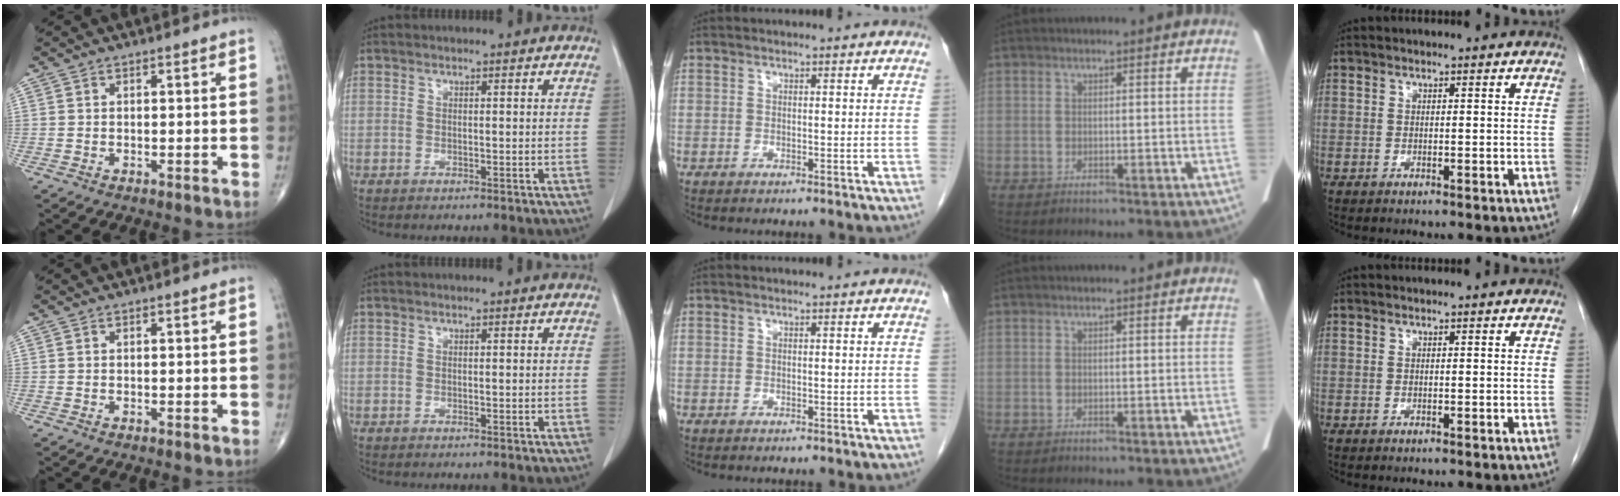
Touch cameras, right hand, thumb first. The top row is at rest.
{}